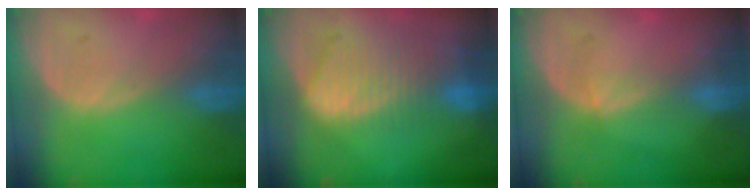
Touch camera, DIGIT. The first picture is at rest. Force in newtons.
{"total": 10.3, "press": 8.7, "slide": 5.6}
{"total": 1.7, "press": 1.3, "slide": 1.1}